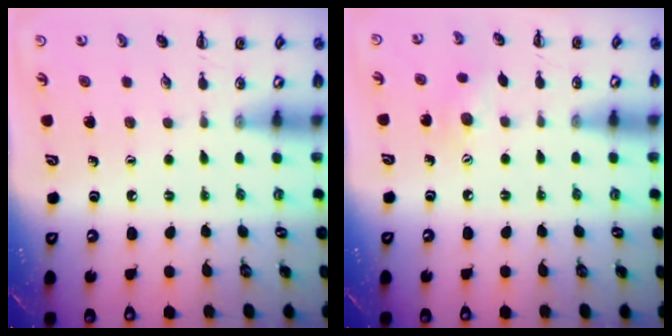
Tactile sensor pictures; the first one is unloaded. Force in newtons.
{"total": 6.7, "press": 6.6, "slide": 1.0}